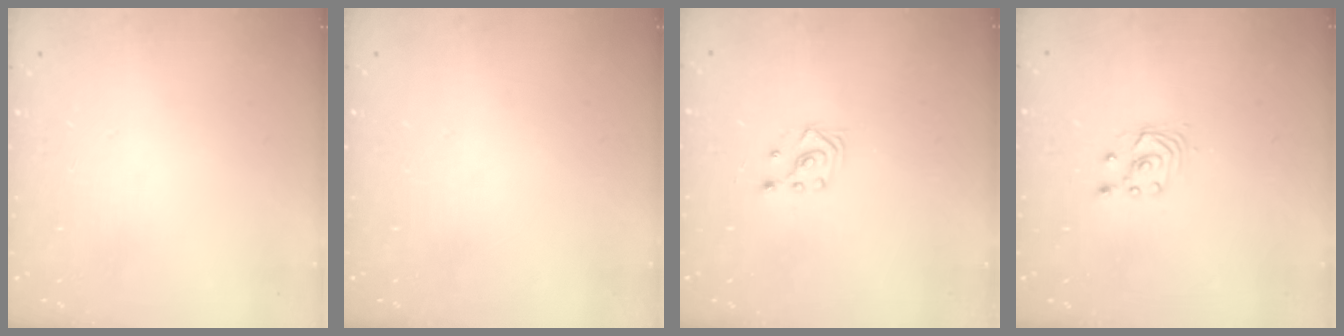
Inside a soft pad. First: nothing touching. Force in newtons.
{"total": 0.0}
{"total": 2.9, "press": 2.7, "slide": 1.0}
{"total": 2.5, "press": 2.5, "slide": 0.2}